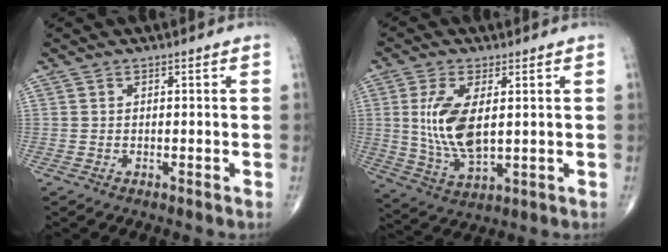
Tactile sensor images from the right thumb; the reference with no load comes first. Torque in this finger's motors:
{"motor_torque": [-0.53, 0.78, 0.46, 0.55, 0.39]}